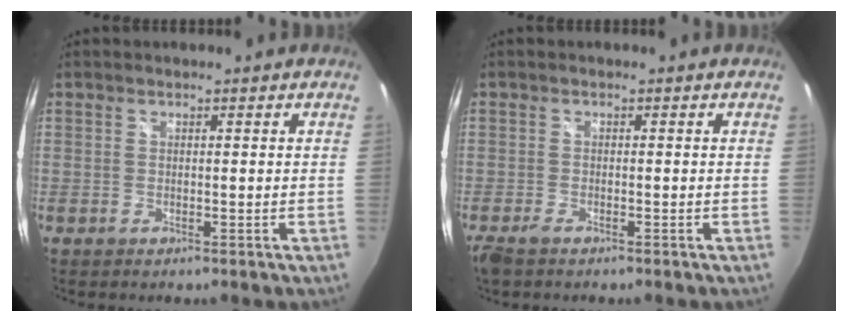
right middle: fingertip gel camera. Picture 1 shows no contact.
{"total": 3.4, "force": [-2.6, 1.1, 2.0], "torque": [-0.047, -0.014, -0.048]}